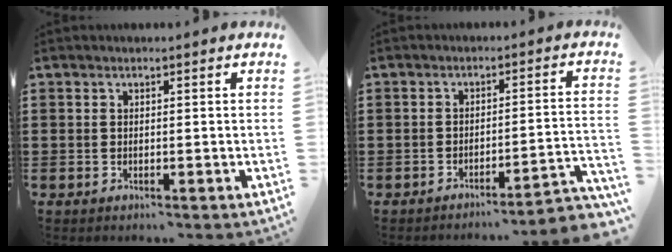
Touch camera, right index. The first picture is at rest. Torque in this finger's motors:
{"motor_torque": [1.68, -0.45, 0.11, -0.01]}